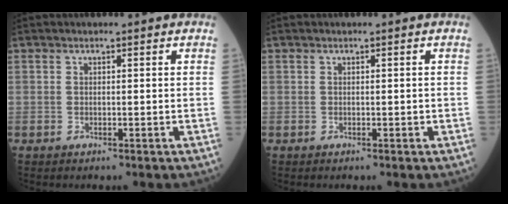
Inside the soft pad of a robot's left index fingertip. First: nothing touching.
{"total": 0.0}